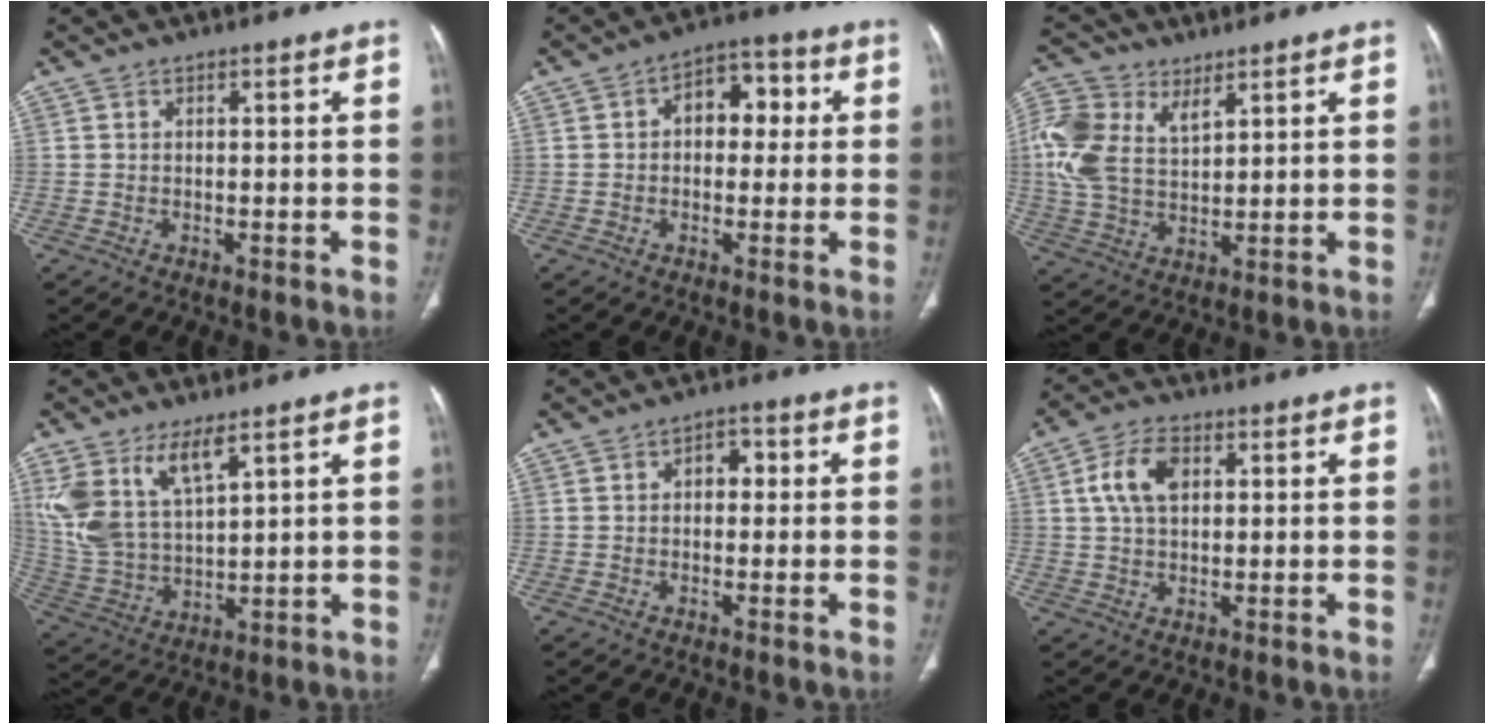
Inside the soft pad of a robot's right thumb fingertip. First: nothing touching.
{"total": 8.1, "force": [1.2, 5.4, 5.9], "torque": [-0.049, 0.025, 0.009]}
{"total": 12.0, "force": [4.7, 7.6, 8.0], "torque": [-0.172, -0.004, 0.095]}
{"total": 12.5, "force": [6.8, 5.5, 8.9], "torque": [-0.183, -0.024, 0.153]}
{"total": 3.4, "force": [0.4, 2.4, 2.4], "torque": [-0.019, 0.011, 0.000]}
{"total": 7.4, "force": [2.0, 4.6, 5.5], "torque": [-0.102, 0.009, 0.035]}